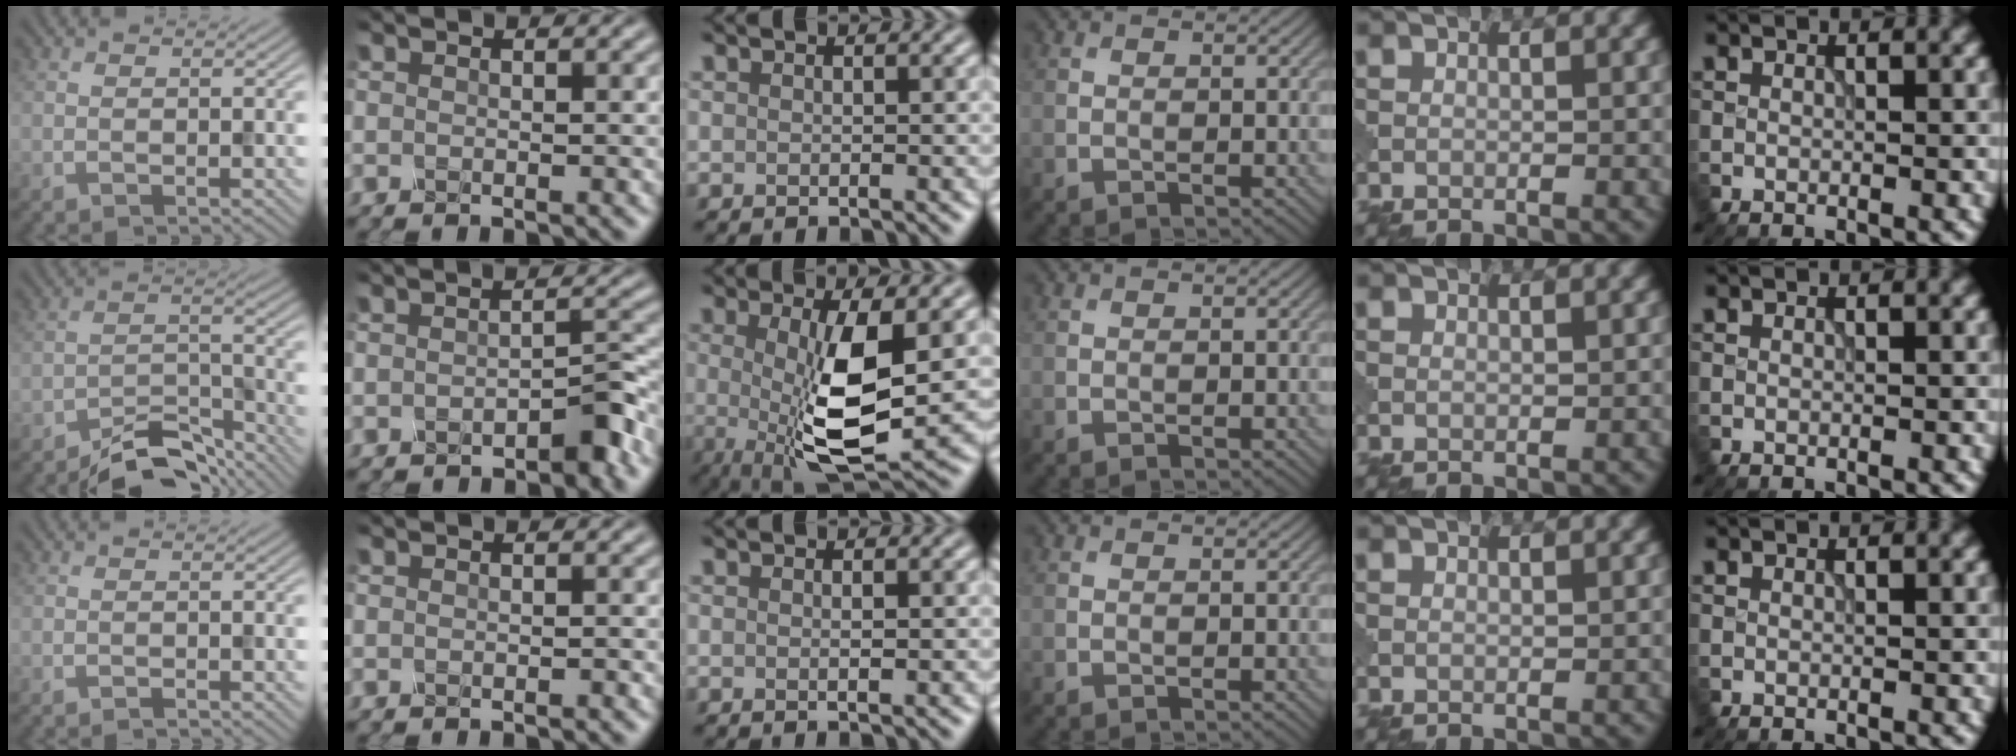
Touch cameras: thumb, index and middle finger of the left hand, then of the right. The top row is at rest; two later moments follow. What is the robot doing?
{"motion": "press", "object": "mechanical pencil"}